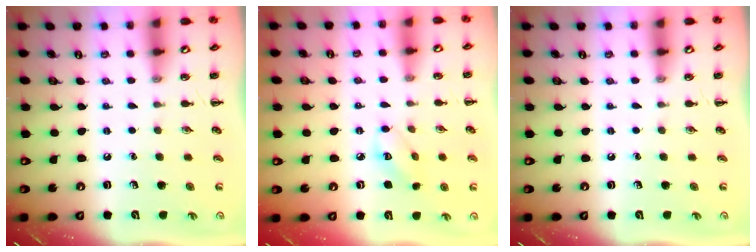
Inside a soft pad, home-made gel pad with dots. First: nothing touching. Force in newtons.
{"total": 4.4, "press": 4.3, "slide": 0.9}
{"total": 0.0}